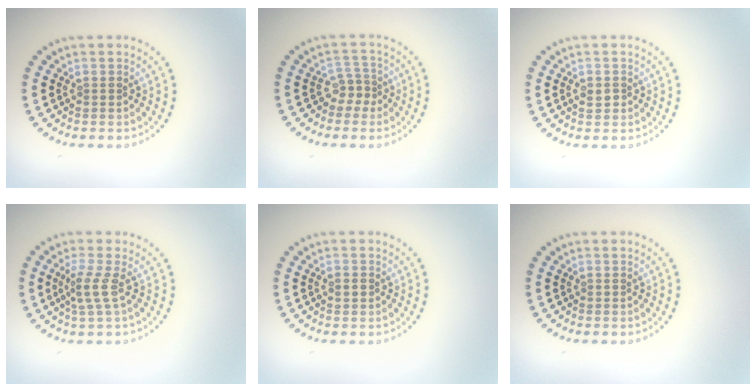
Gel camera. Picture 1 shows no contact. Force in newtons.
{"total": 2.0, "press": 1.4, "slide": 1.4}
{"total": 1.2, "press": 1.1, "slide": 0.3}
{"total": 2.1, "press": 1.4, "slide": 1.5}
{"total": 1.0, "press": 1.0, "slide": 0.0}
{"total": 0.0}